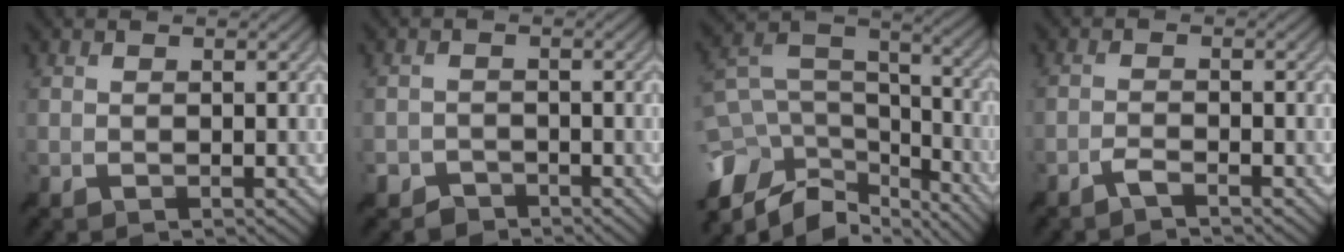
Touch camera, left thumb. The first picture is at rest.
{"total": 2.7, "force": [-2.2, 1.4, 0.3], "torque": [0.000, -0.003, -0.046]}
{"total": 13.5, "force": [-7.2, 8.3, 7.8], "torque": [-0.197, -0.018, -0.121]}
{"total": 1.7, "force": [-1.5, 0.2, 0.8], "torque": [-0.016, 0.001, -0.034]}